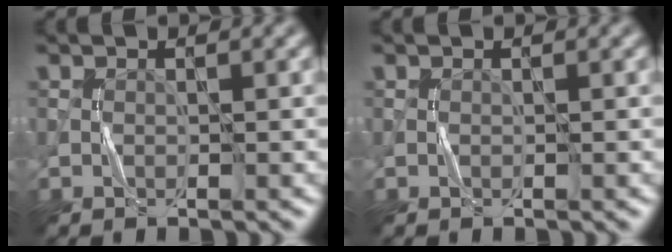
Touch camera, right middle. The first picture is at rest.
{"total": 0.0}